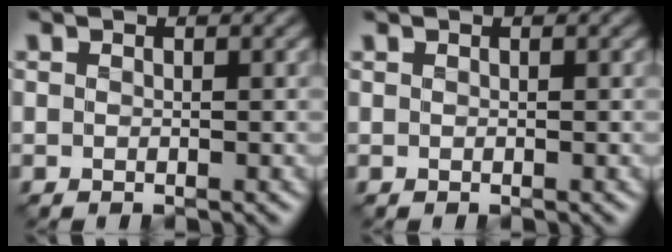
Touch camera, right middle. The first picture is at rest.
{"total": 0.0}